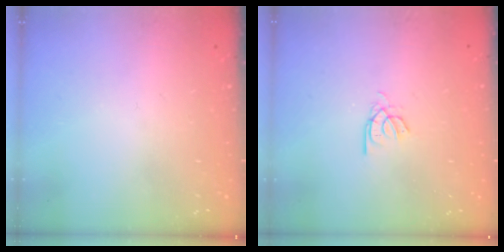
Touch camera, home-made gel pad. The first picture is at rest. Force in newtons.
{"total": 2.3, "press": 2.3, "slide": 0.2}